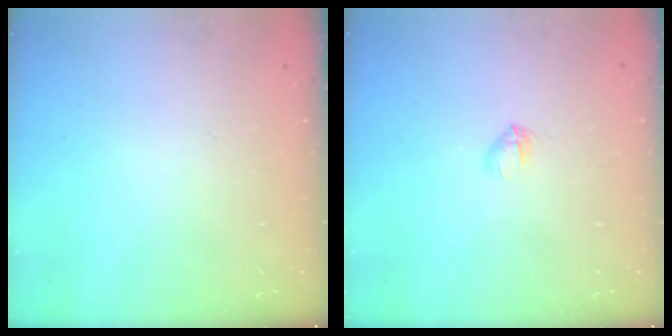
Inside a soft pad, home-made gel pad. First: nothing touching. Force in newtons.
{"total": 2.8, "press": 2.7, "slide": 0.7}